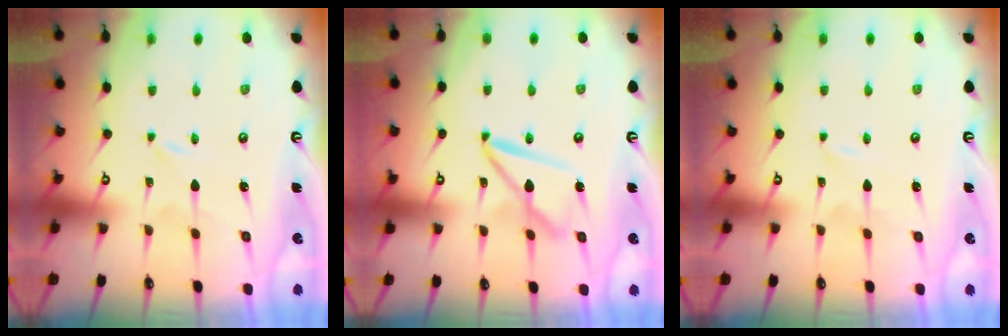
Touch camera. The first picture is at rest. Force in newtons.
{"total": 10.8, "press": 10.7, "slide": 1.0}
{"total": 1.0, "press": 1.0, "slide": 0.0}